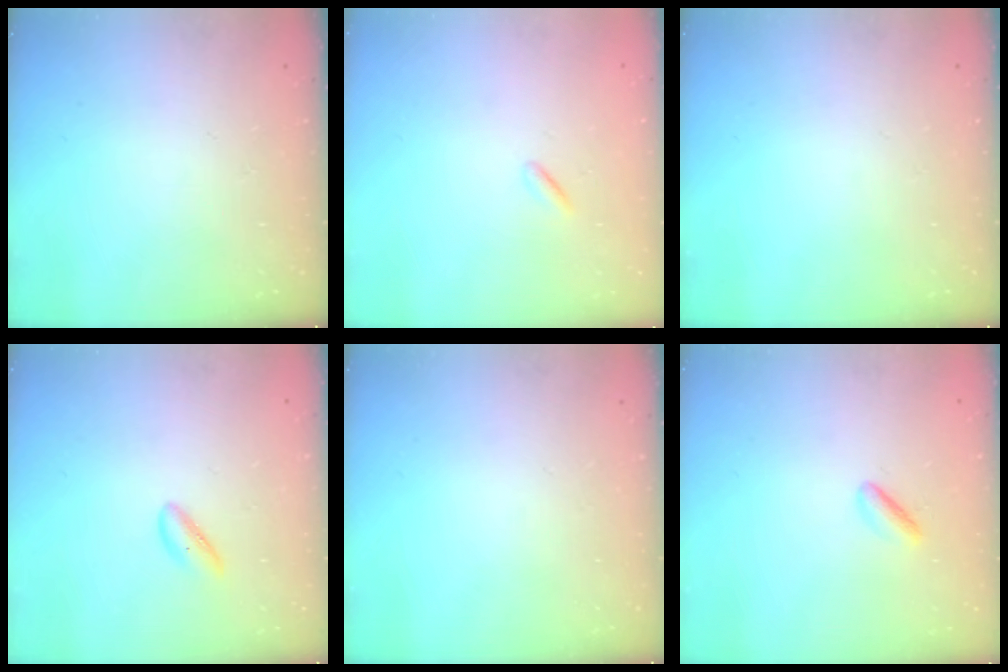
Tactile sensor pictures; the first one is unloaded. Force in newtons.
{"total": 0.0}
{"total": 0.0}
{"total": 5.0, "press": 4.8, "slide": 1.4}
{"total": 0.0}
{"total": 2.5, "press": 2.3, "slide": 1.1}